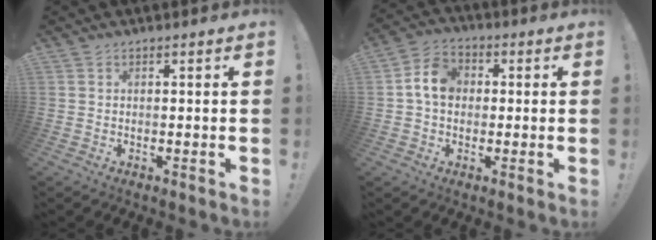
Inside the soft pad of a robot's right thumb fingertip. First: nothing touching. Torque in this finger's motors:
{"motor_torque": [1.10, 1.20, 0.65, 0.08, 0.09]}